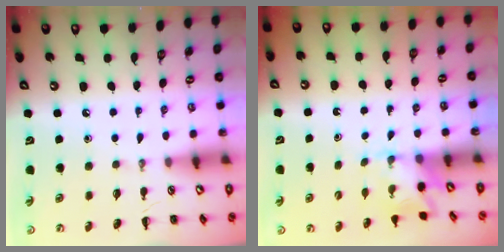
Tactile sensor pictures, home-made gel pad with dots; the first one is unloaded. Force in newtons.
{"total": 2.5, "press": 2.4, "slide": 0.9}